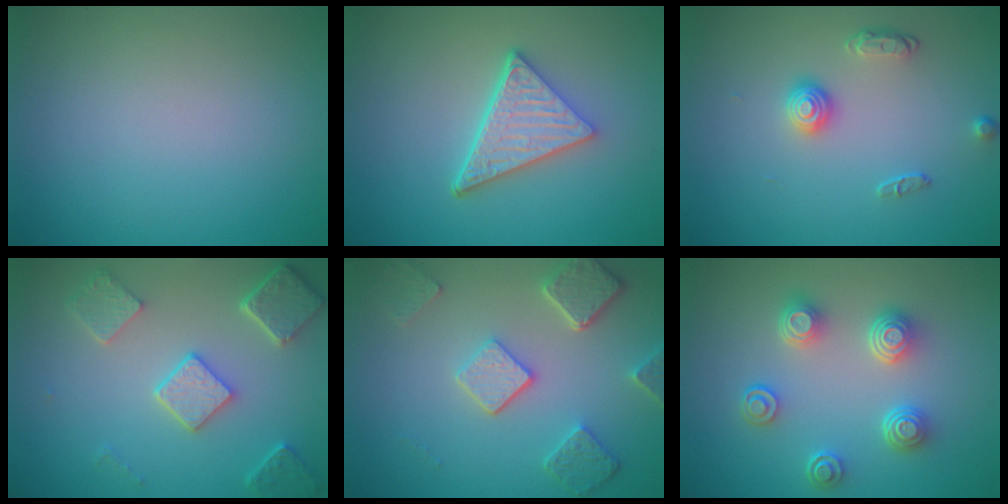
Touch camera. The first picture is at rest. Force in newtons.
{"total": 5.1, "press": 3.8, "slide": 3.4}
{"total": 2.1, "press": 1.6, "slide": 1.4}
{"total": 5.0, "press": 4.0, "slide": 3.0}
{"total": 5.0, "press": 3.9, "slide": 3.1}
{"total": 4.3, "press": 3.4, "slide": 2.6}